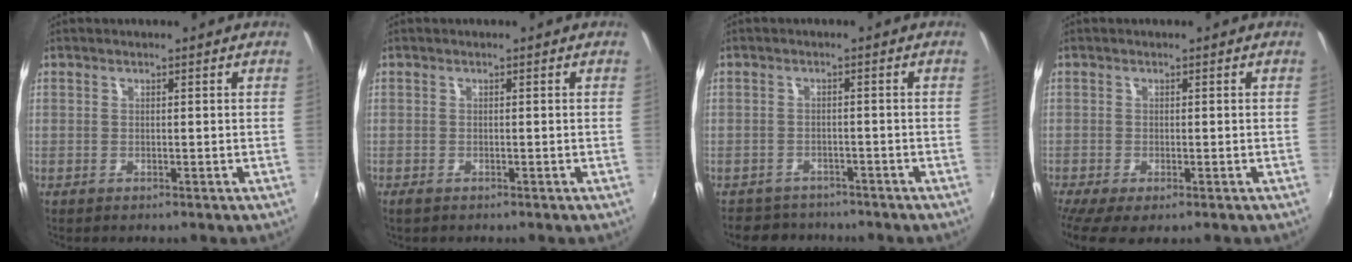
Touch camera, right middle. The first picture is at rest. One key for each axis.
{"total": 1.0, "fx": -0.8, "fy": 0.4, "fz": 0.5, "tx": -0.011, "ty": -0.005, "tz": -0.015}
{"total": 6.3, "fx": -5.6, "fy": 2.8, "fz": 0.9, "tx": -0.033, "ty": 0.000, "tz": -0.088}
{"total": 3.6, "fx": -2.2, "fy": 0.9, "fz": 2.7, "tx": -0.054, "ty": -0.019, "tz": -0.033}